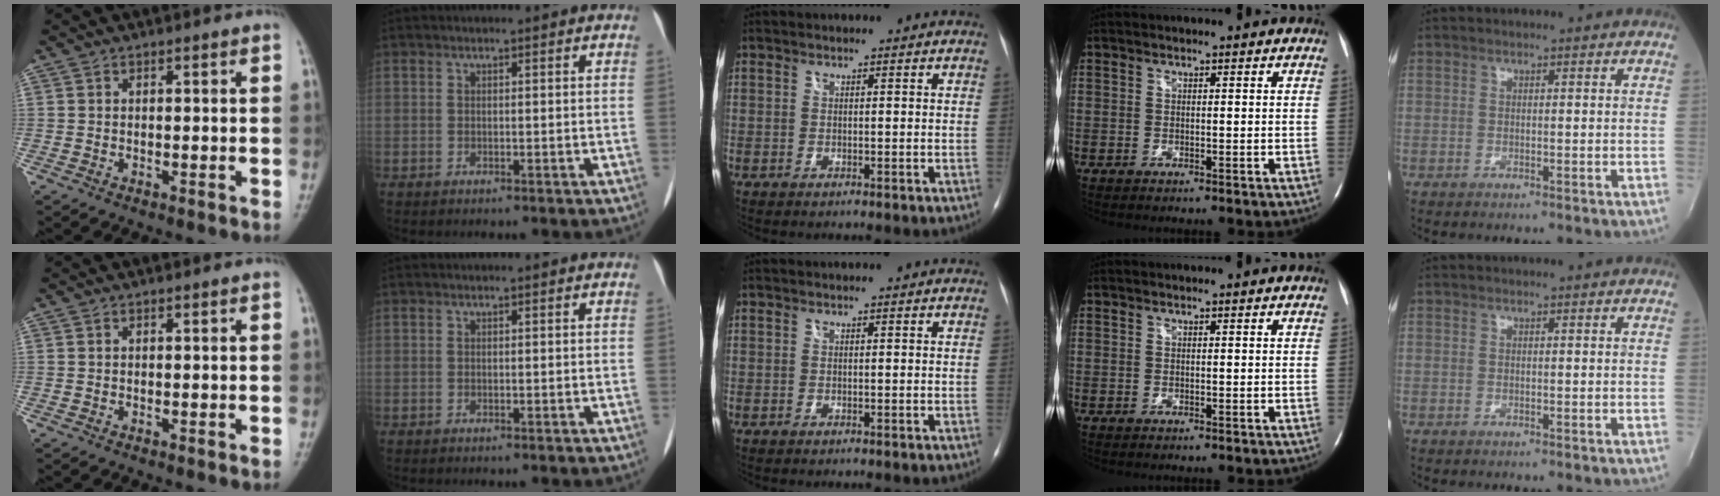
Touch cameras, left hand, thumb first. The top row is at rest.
{}